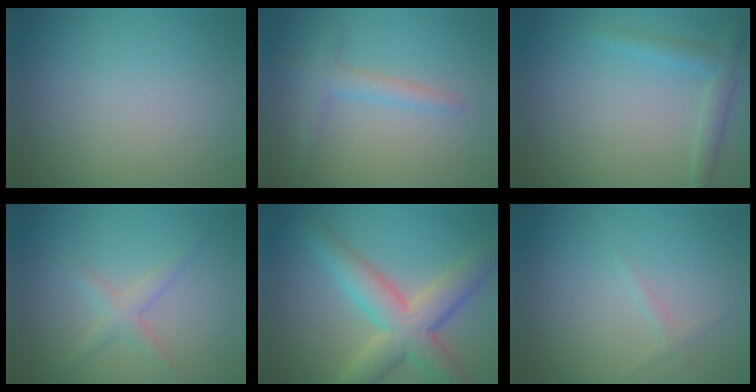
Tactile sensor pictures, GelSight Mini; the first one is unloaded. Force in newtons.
{"total": 2.1, "press": 2.1, "slide": 0.1}
{"total": 2.3, "press": 2.3, "slide": 0.1}
{"total": 1.6, "press": 1.6, "slide": 0.1}
{"total": 6.9, "press": 6.9, "slide": 0.2}
{"total": 0.7, "press": 0.7, "slide": 0.1}